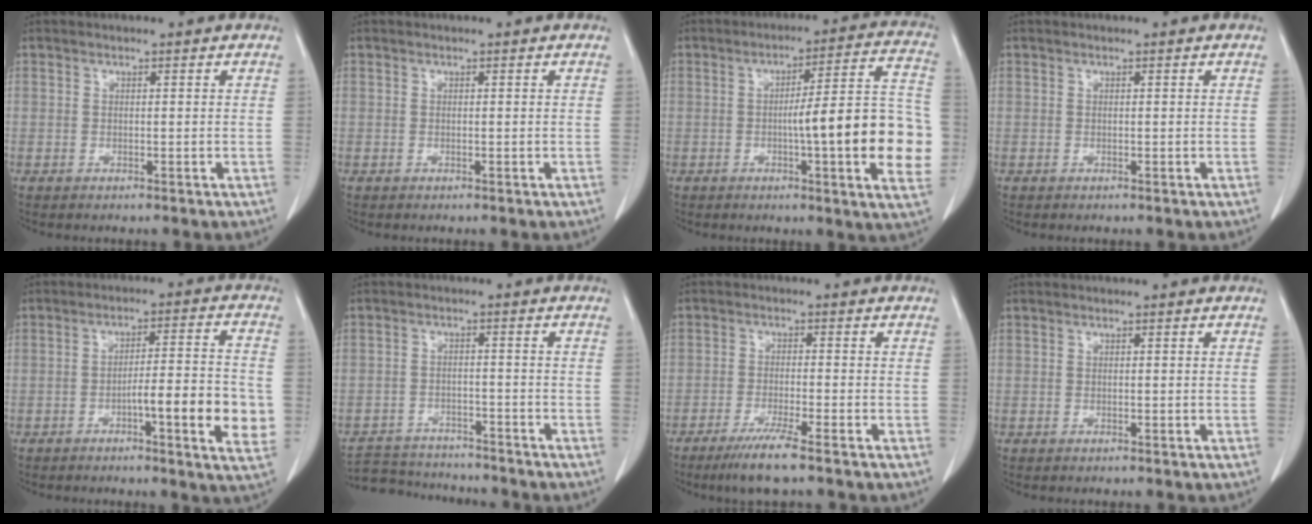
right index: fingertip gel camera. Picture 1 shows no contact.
{"total": 0.0}
{"total": 17.1, "force": [-2.6, 1.7, 16.8], "torque": [-0.172, 0.024, -0.032]}
{"total": 0.0}
{"total": 10.9, "force": [-3.0, 1.0, 10.4], "torque": [-0.141, 0.004, -0.043]}
{"total": 9.3, "force": [-8.9, 1.9, 1.6], "torque": [-0.023, 0.003, -0.139]}
{"total": 5.7, "force": [-4.0, -0.5, 4.0], "torque": [-0.076, -0.016, -0.075]}
{"total": 0.0}